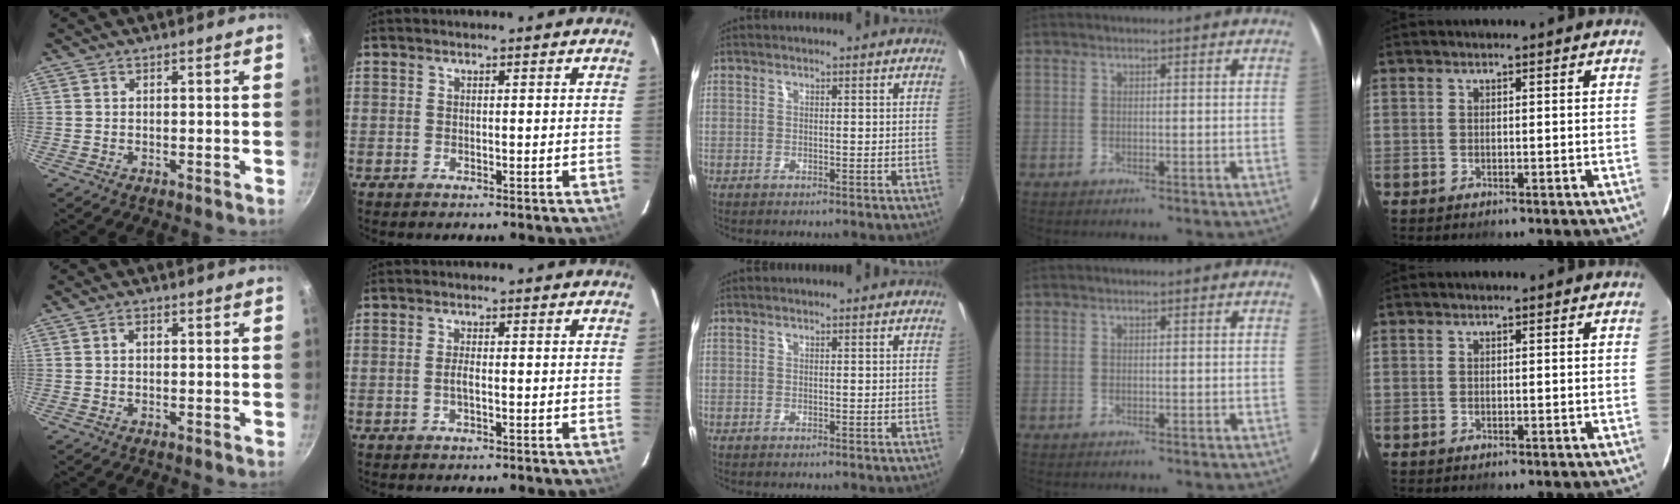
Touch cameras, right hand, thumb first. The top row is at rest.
{"thumb": {"total": 1.4, "force": [0.2, 1.0, 1.0], "torque": [-0.017, 0.005, 0.003]}, "index": {"total": 1.4, "force": [-0.4, 0.3, 1.3], "torque": [-0.026, -0.001, -0.009]}}